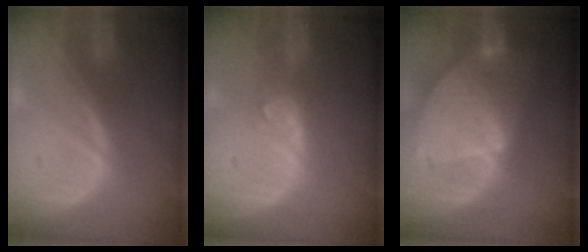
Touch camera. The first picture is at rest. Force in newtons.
{"total": 2.9, "press": 2.9, "slide": 0.3}
{"total": 9.6, "press": 8.3, "slide": 4.8}